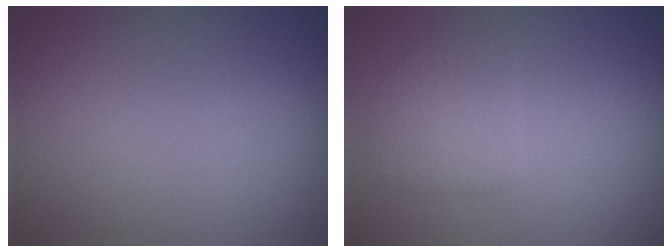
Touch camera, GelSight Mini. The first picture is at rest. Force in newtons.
{"total": 2.5, "press": 2.5, "slide": 0.4}